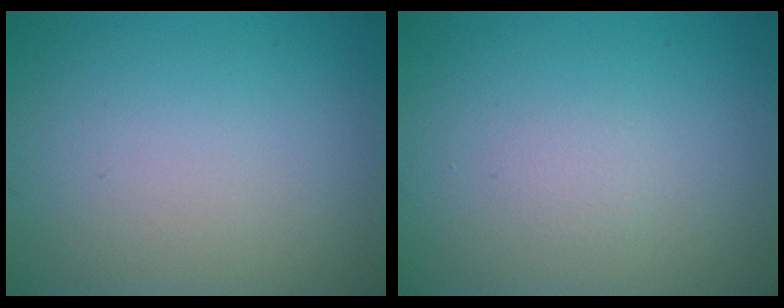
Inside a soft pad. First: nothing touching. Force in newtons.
{"total": 0.5, "press": 0.5, "slide": 0.0}